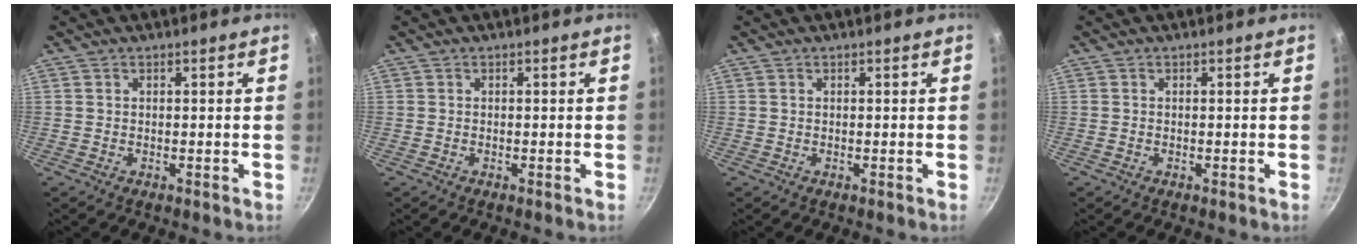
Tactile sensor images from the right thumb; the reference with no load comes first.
{"total": 0.0}
{"total": 0.0}
{"total": 0.0}